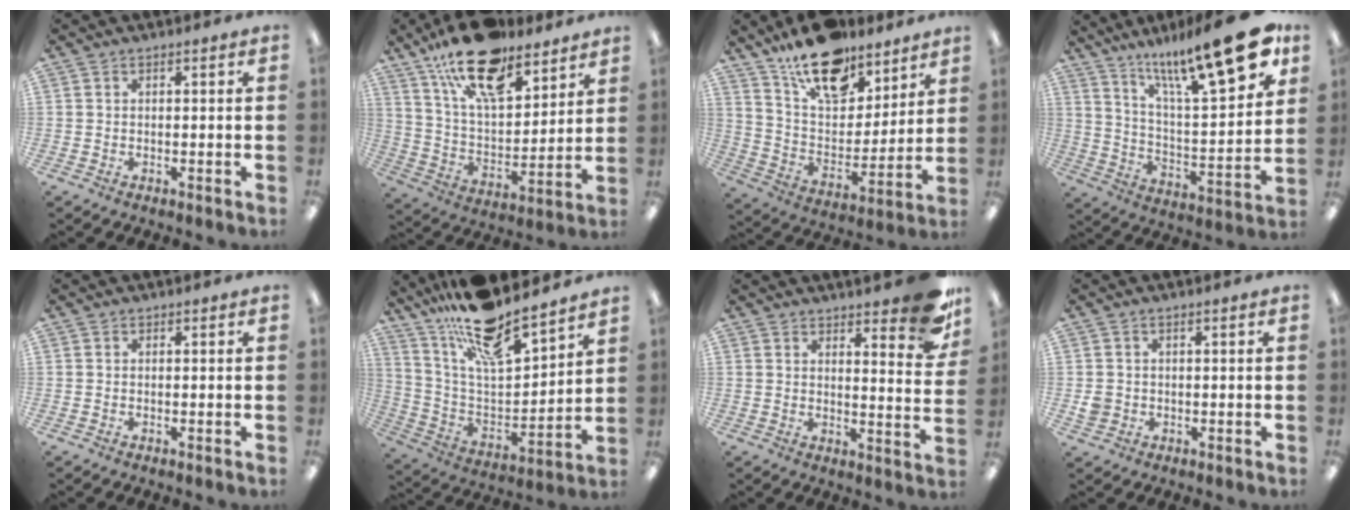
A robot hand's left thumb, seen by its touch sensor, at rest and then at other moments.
{"total": 20.0, "force": [14.3, 8.3, 11.2], "torque": [-0.196, -0.075, 0.250]}
{"total": 18.7, "force": [13.7, 9.2, 8.8], "torque": [-0.146, -0.085, 0.242]}
{"total": 23.2, "force": [16.3, 5.6, 15.6], "torque": [-0.222, -0.105, 0.257]}
{"total": 0.0}
{"total": 19.2, "force": [16.2, 4.9, 9.2], "torque": [-0.166, -0.113, 0.279]}
{"total": 10.2, "force": [7.7, 2.7, 6.2], "torque": [-0.066, -0.057, 0.129]}
{"total": 2.4, "force": [0.0, 2.2, 1.0], "torque": [-0.020, 0.004, -0.002]}